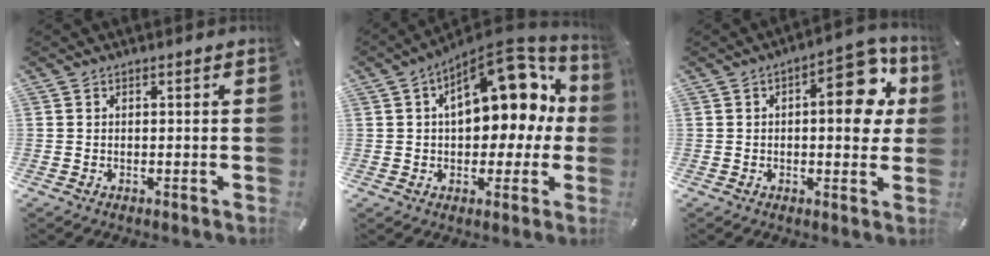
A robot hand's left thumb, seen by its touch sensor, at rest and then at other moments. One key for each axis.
{"total": 17.2, "fx": 6.1, "fy": 9.8, "fz": 12.7, "tx": -0.171, "ty": -0.035, "tz": 0.106}
{"total": 13.6, "fx": 3.6, "fy": 6.5, "fz": 11.4, "tx": -0.130, "ty": -0.015, "tz": 0.053}